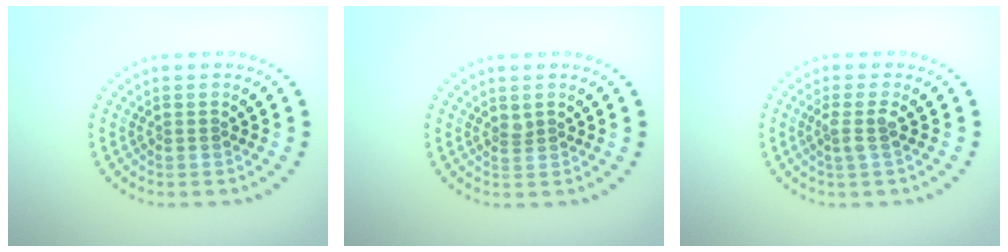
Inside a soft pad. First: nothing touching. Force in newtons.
{"total": 0.8, "press": 0.5, "slide": 0.6}
{"total": 1.6, "press": 1.2, "slide": 1.0}